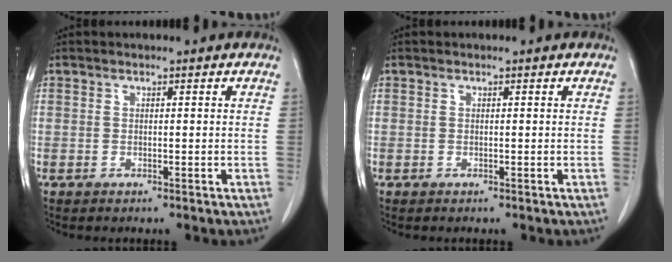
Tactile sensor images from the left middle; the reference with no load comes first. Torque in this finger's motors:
{"motor_torque": [-0.01, -0.01, 0.02, 0.00]}